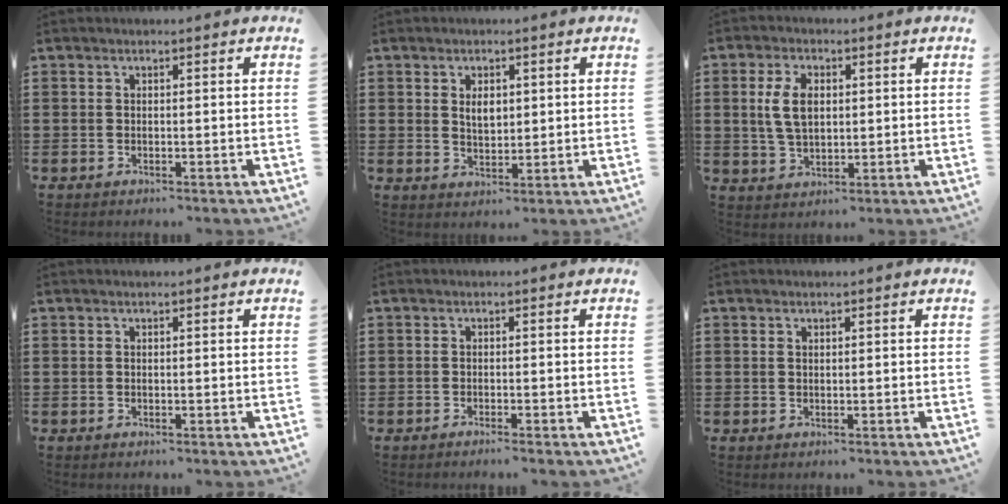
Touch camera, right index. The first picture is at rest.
{"total": 3.0, "force": [0.9, 1.7, 2.3], "torque": [-0.042, 0.002, 0.015]}
{"total": 6.2, "force": [1.0, 3.5, 5.0], "torque": [-0.120, 0.010, 0.012]}
{"total": 0.0}
{"total": 0.8, "force": [-0.7, -0.2, 0.3], "torque": [-0.006, -0.003, -0.013]}
{"total": 0.5, "force": [0.4, 0.2, 0.3], "torque": [-0.006, 0.001, 0.008]}